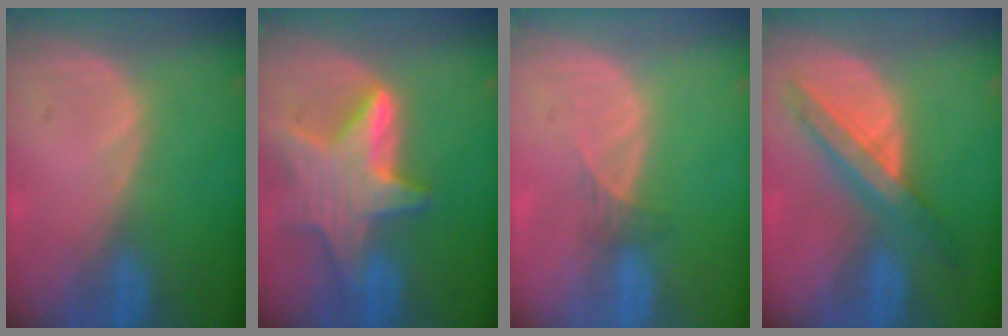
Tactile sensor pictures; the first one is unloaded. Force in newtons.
{"total": 9.5, "press": 9.5, "slide": 0.6}
{"total": 1.6, "press": 1.3, "slide": 0.9}
{"total": 6.4, "press": 6.4, "slide": 0.7}